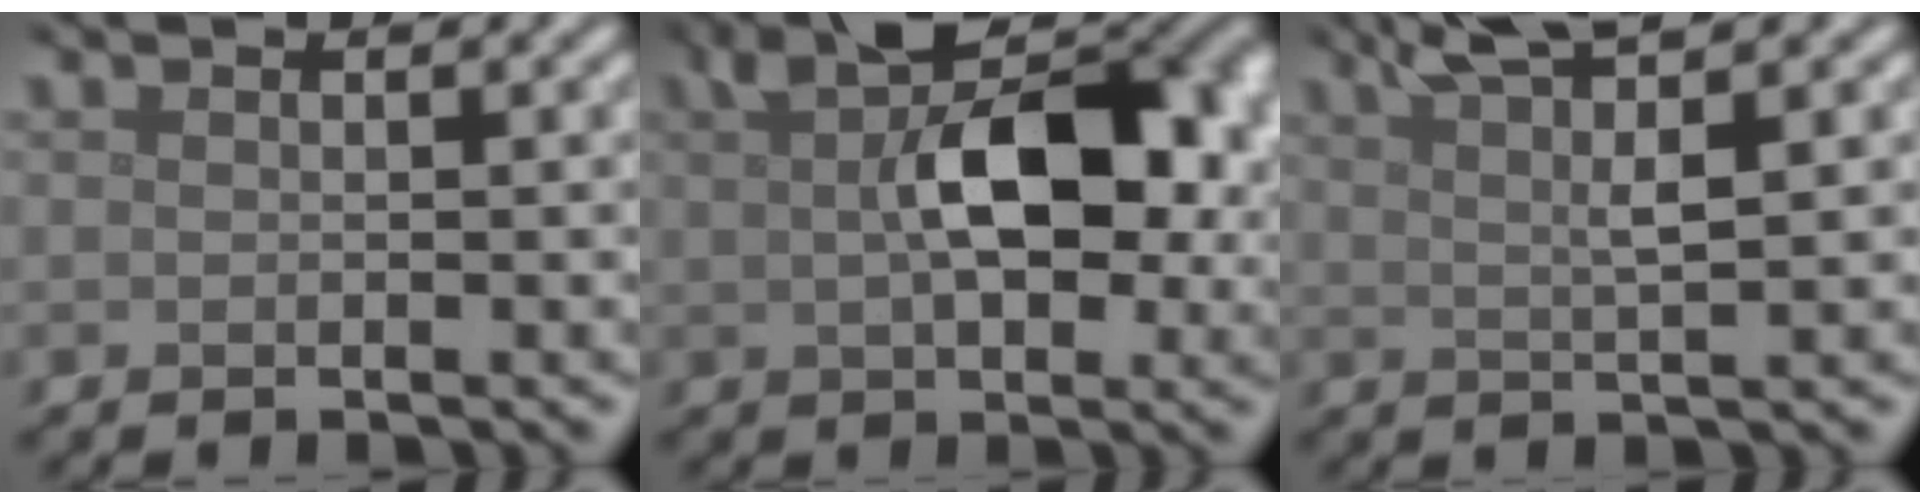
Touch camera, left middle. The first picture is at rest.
{"total": 11.0, "force": [1.8, 6.2, 8.9], "torque": [-0.137, 0.008, 0.030]}
{"total": 4.7, "force": [3.2, 0.5, 3.5], "torque": [-0.055, 0.009, 0.055]}